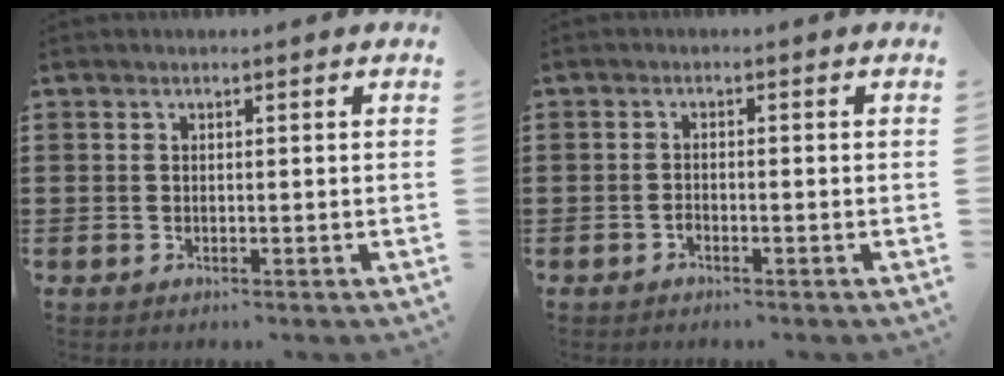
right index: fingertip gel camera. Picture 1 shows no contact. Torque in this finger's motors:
{"motor_torque": [0.53, 0.02, 0.01, 0.01]}